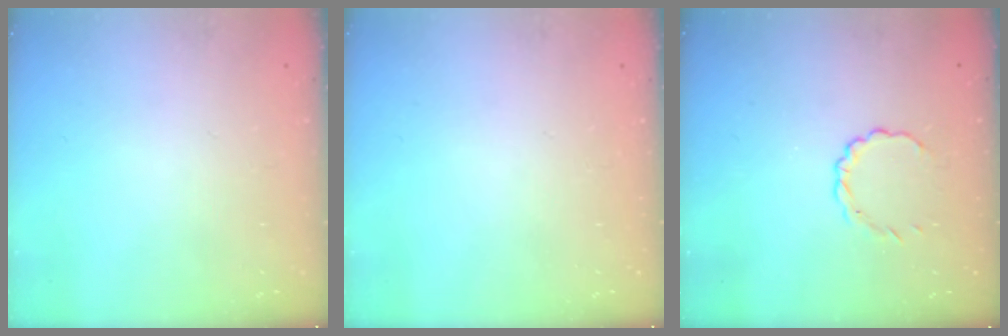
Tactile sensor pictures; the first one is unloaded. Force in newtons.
{"total": 0.0}
{"total": 2.8, "press": 2.6, "slide": 1.1}